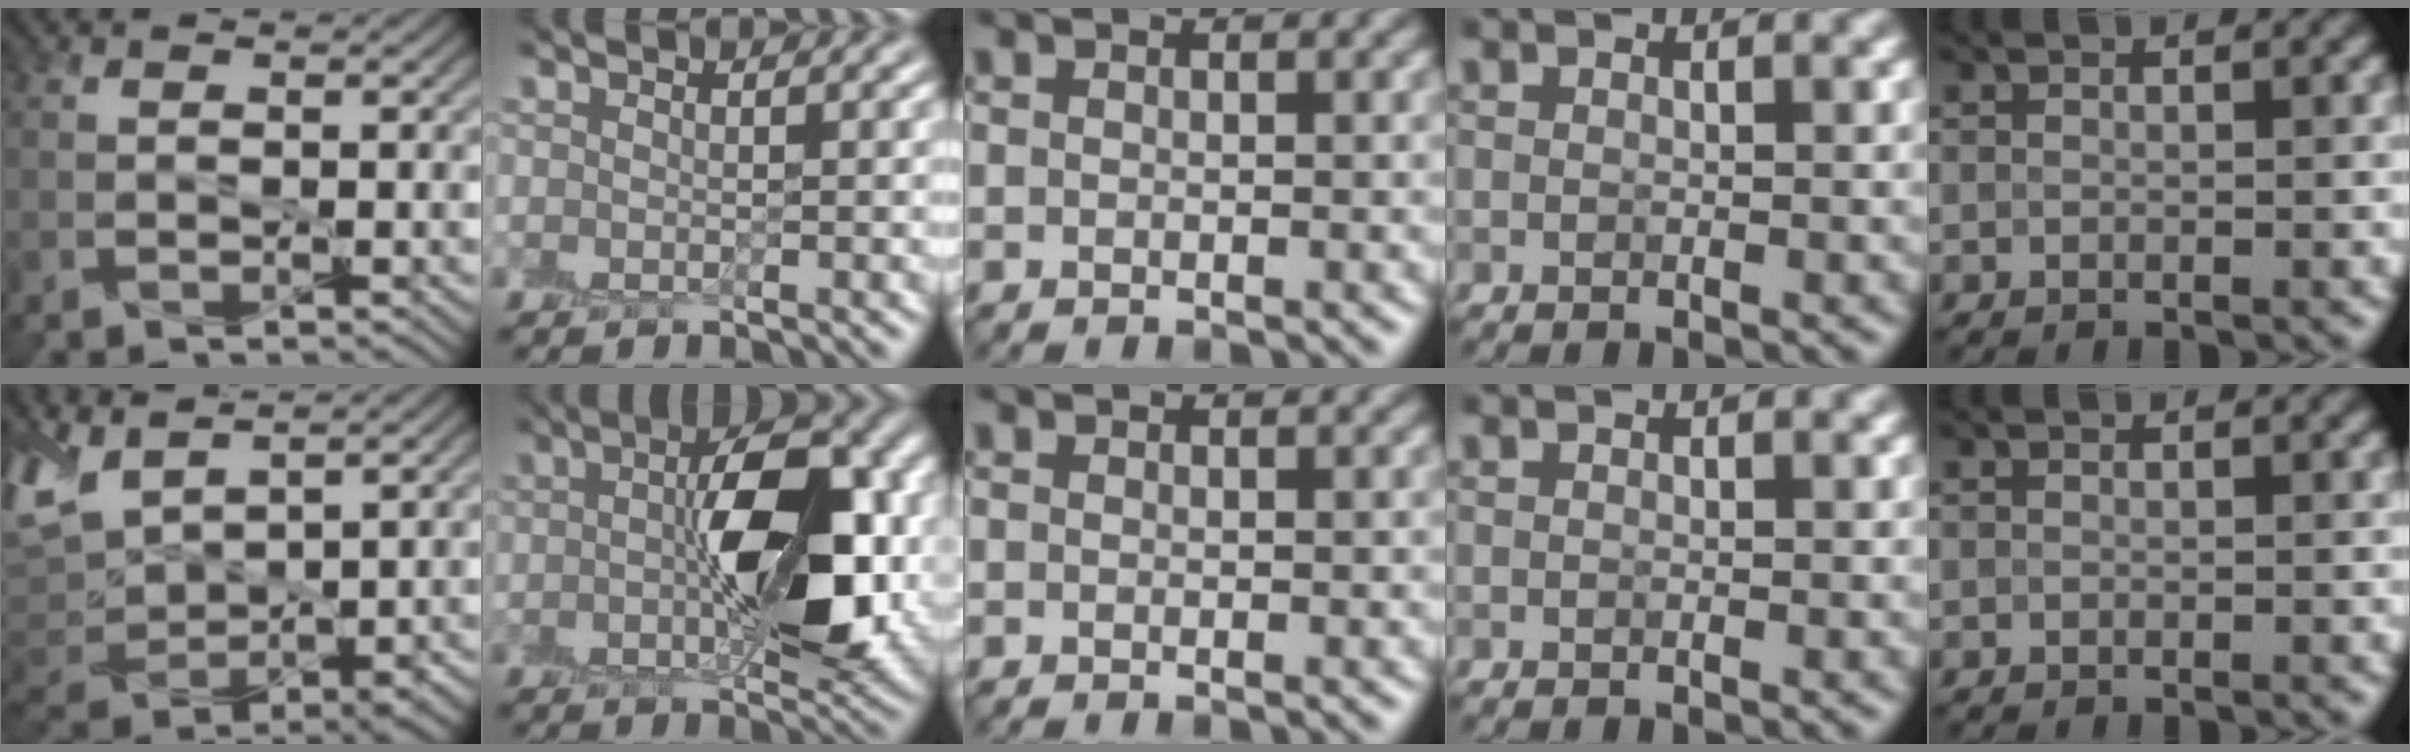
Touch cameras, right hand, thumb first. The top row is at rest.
{"thumb": {"total": 9.4, "force": [4.8, 4.8, 6.5], "torque": [-0.187, 0.002, 0.097]}, "index": {"total": 10.0, "force": [0.5, 4.2, 9.0], "torque": [-0.137, 0.010, 0.011]}}